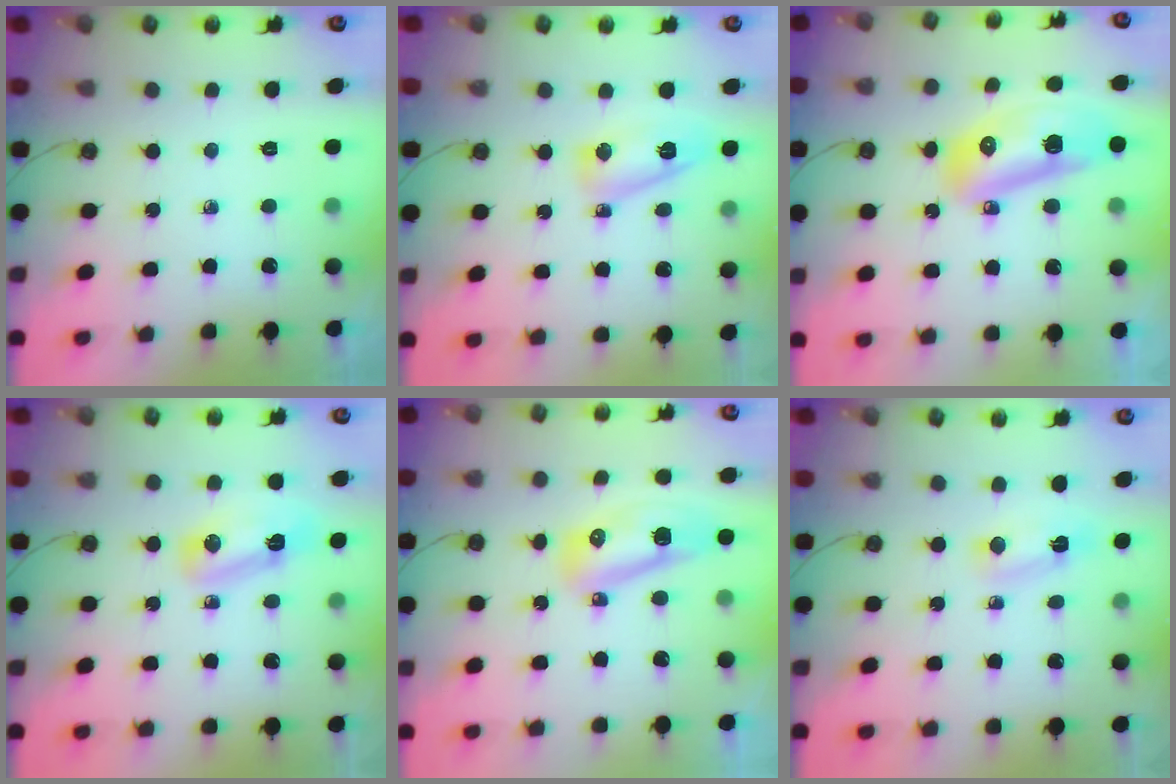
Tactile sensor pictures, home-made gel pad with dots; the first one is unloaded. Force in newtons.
{"total": 8.0, "press": 8.0, "slide": 0.5}
{"total": 14.3, "press": 14.2, "slide": 1.7}
{"total": 6.9, "press": 6.9, "slide": 0.8}
{"total": 10.6, "press": 10.5, "slide": 1.4}
{"total": 15.4, "press": 4.1, "slide": 14.9}